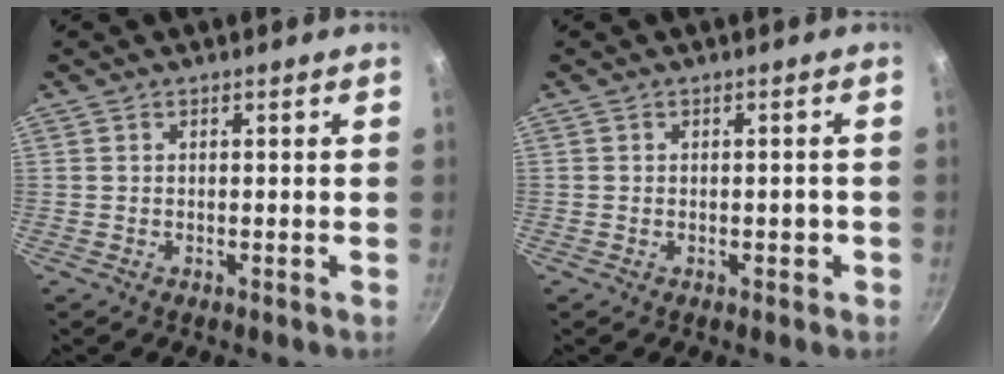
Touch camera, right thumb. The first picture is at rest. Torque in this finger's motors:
{"motor_torque": [2.05, 1.72, 1.66, -1.11, 0.36]}